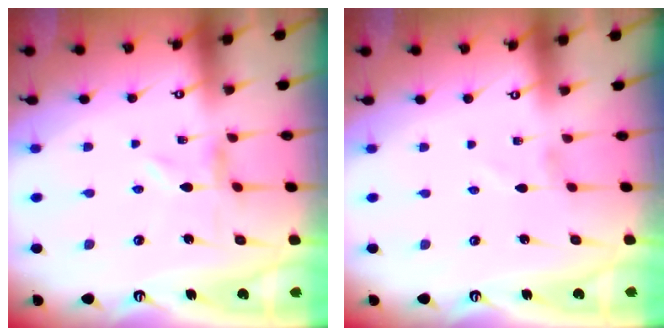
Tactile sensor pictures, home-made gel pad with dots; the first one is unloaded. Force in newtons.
{"total": 1.4, "press": 1.4, "slide": 0.2}